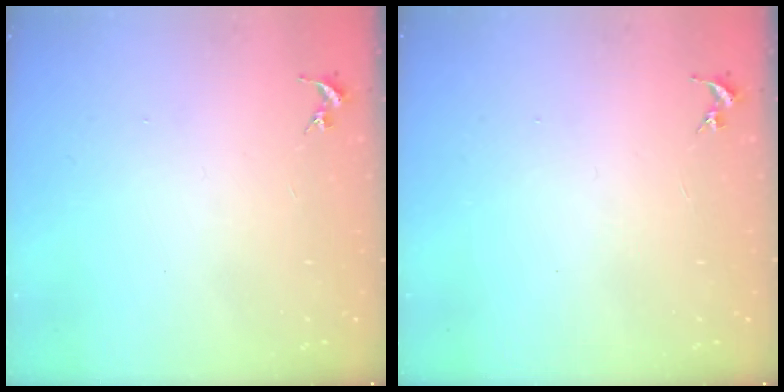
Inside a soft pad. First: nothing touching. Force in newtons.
{"total": 0.0}